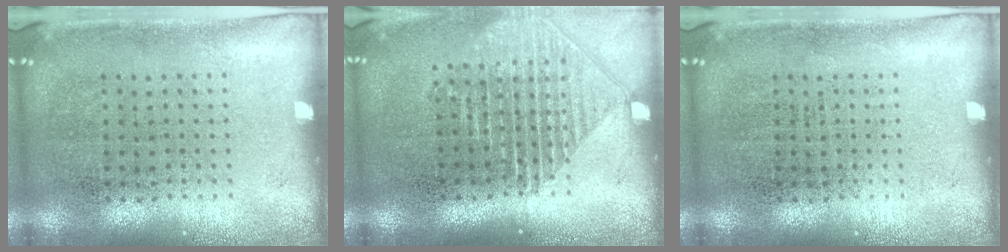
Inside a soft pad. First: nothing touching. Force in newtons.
{"total": 1.5, "press": 1.4, "slide": 0.6}
{"total": 0.0}